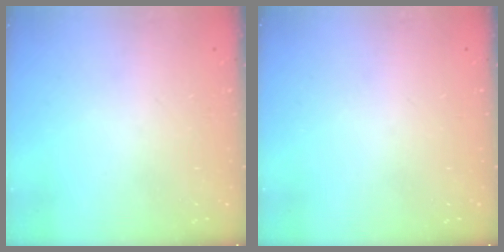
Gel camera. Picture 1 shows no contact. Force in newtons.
{"total": 0.0}